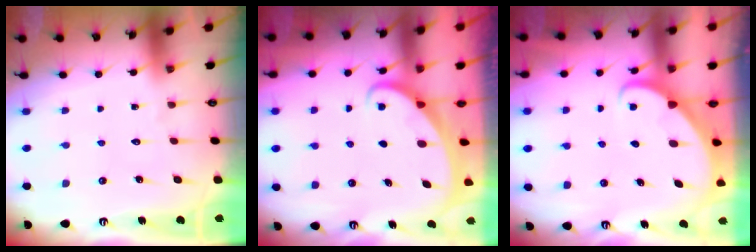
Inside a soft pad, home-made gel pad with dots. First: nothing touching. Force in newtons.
{"total": 1.7, "press": 1.7, "slide": 0.2}
{"total": 2.6, "press": 2.6, "slide": 0.4}